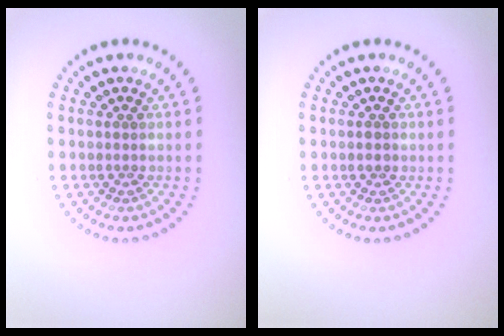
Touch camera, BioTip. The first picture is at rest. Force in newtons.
{"total": 0.8, "press": 0.8, "slide": 0.2}